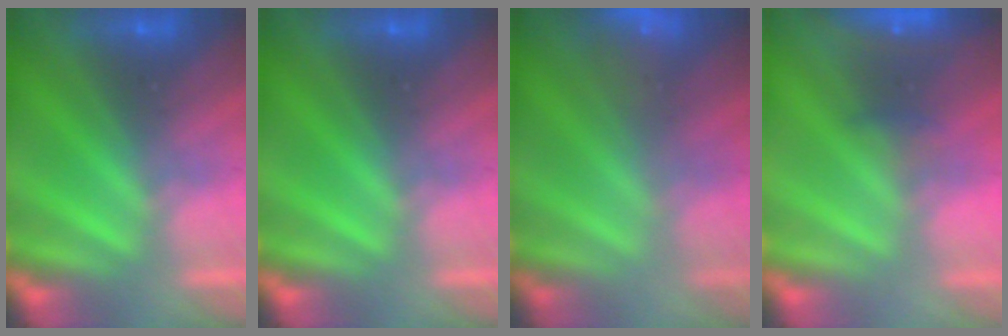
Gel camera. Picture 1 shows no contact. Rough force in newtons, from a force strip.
{"total": 0.0}
{"total": 2.3}
{"total": 6.4}